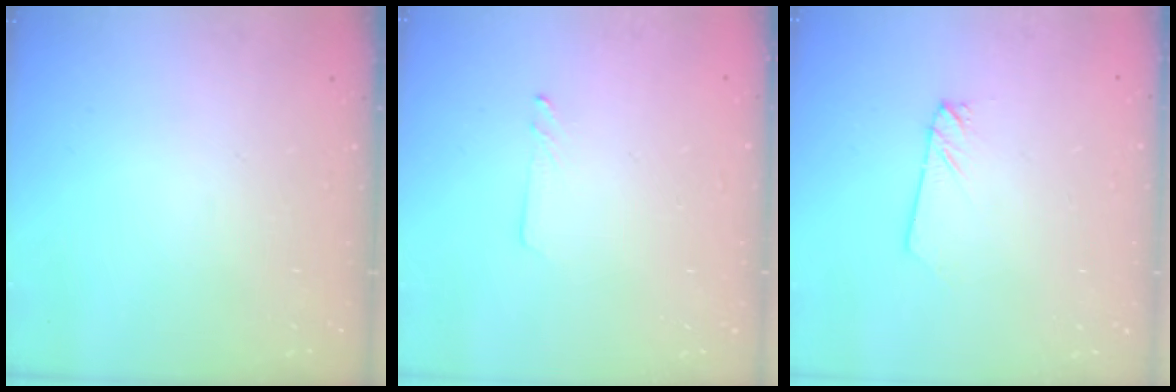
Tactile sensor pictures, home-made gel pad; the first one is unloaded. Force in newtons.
{"total": 1.8, "press": 1.7, "slide": 0.0}
{"total": 1.6, "press": 1.6, "slide": 0.0}